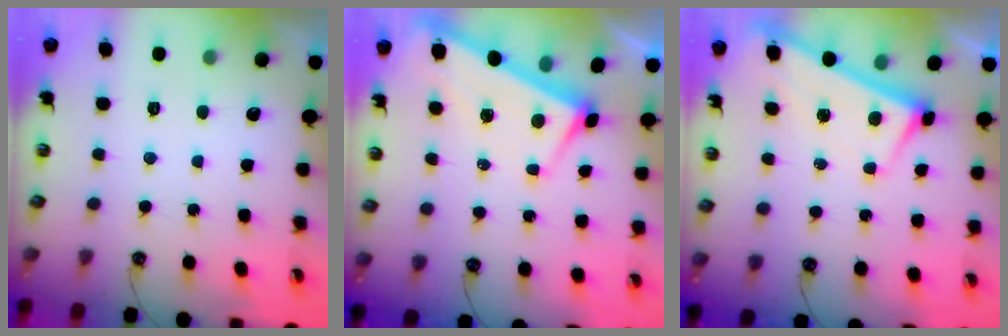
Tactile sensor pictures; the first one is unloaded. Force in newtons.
{"total": 3.9, "press": 3.9, "slide": 0.1}
{"total": 2.9, "press": 2.9, "slide": 0.1}